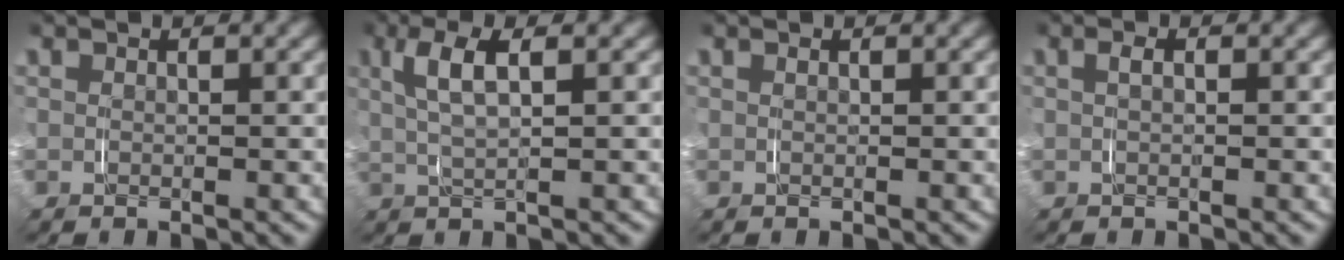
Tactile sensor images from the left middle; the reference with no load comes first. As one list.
[{"total": 3.7, "force": [1.1, 1.0, 3.4], "torque": [-0.073, 0.005, 0.020]}, {"total": 0.0}, {"total": 0.8, "force": [0.0, 0.2, 0.7], "torque": [-0.016, 0.002, 0.000]}]